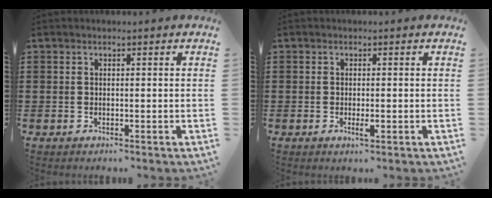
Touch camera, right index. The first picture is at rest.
{"total": 1.6, "force": [-0.5, 0.4, 1.4], "torque": [-0.033, -0.004, -0.011]}